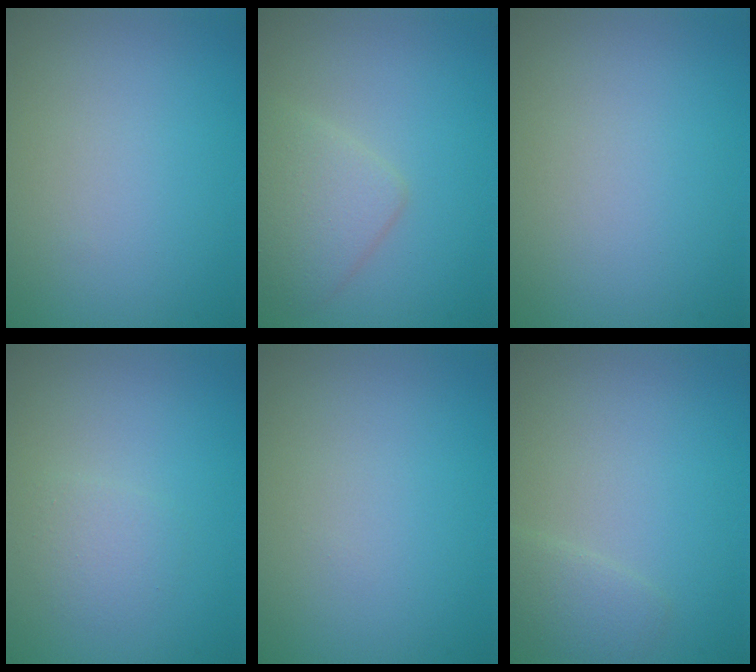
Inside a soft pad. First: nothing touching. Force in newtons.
{"total": 3.1, "press": 3.1, "slide": 0.4}
{"total": 0.0}
{"total": 1.4, "press": 1.4, "slide": 0.0}
{"total": 0.0}
{"total": 1.6, "press": 1.6, "slide": 0.1}